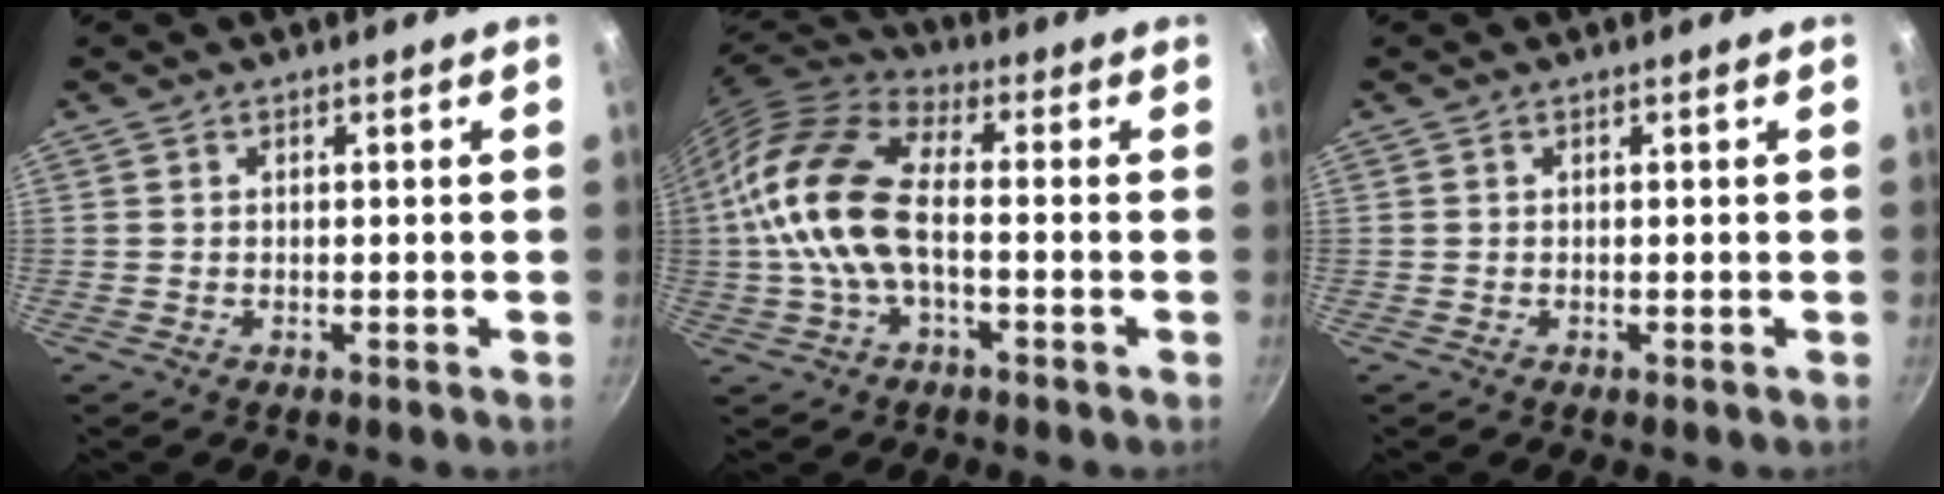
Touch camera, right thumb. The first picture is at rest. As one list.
[{"total": 15.7, "force": [-1.1, 8.0, 13.4], "torque": [-0.259, 0.033, -0.039]}, {"total": 0.0}]